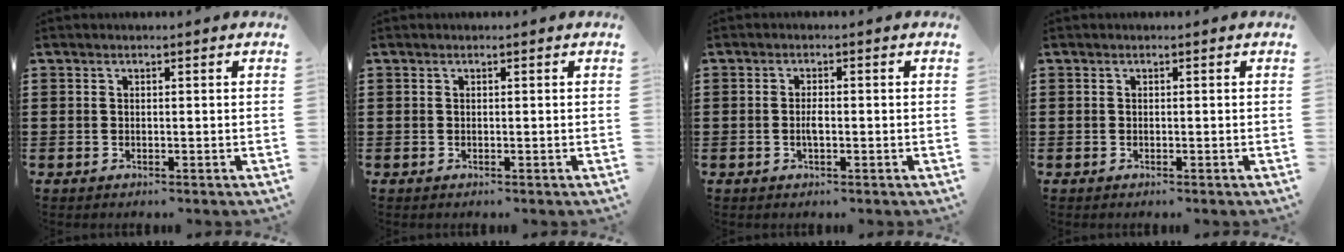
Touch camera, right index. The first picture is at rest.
{"total": 0.0}
{"total": 1.8, "force": [-0.3, 0.5, 1.7], "torque": [-0.034, 0.000, -0.006]}
{"total": 0.0}